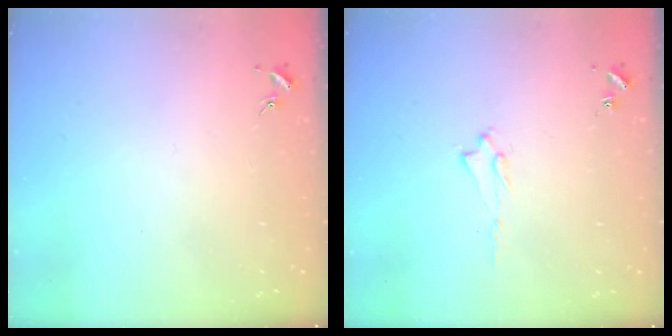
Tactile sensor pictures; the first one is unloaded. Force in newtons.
{"total": 1.7, "press": 1.6, "slide": 0.2}